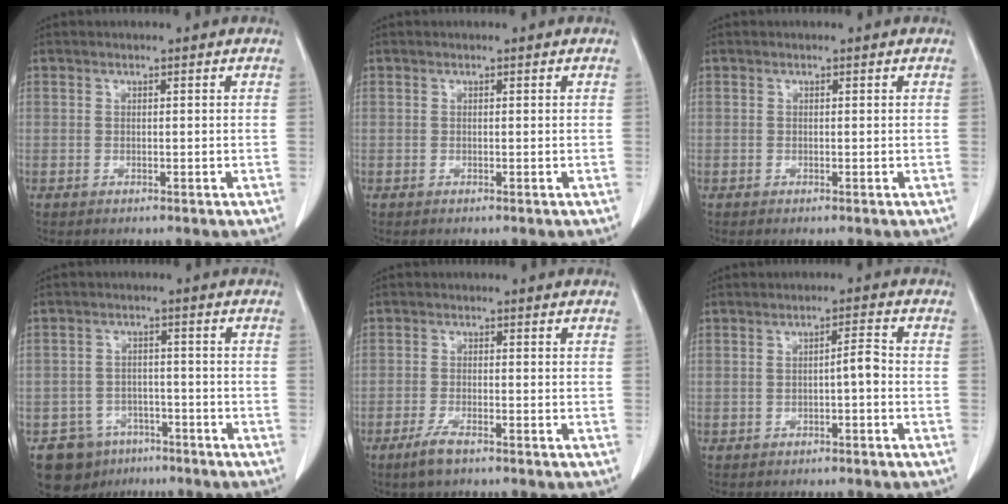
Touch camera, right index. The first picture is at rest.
{"total": 0.0}
{"total": 0.0}
{"total": 7.8, "force": [-4.9, 5.9, 1.1], "torque": [-0.015, 0.014, -0.071]}
{"total": 3.4, "force": [-2.4, 0.7, 2.3], "torque": [-0.052, -0.004, -0.046]}
{"total": 2.5, "force": [-0.6, 0.3, 2.5], "torque": [-0.035, 0.006, -0.008]}